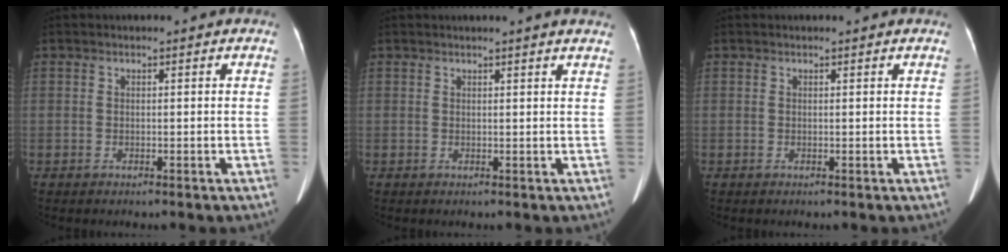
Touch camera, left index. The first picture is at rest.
{"total": 4.1, "force": [3.6, -0.5, 1.8], "torque": [-0.025, 0.007, 0.030]}
{"total": 0.9, "force": [0.8, 0.0, 0.2], "torque": [-0.011, 0.007, 0.007]}